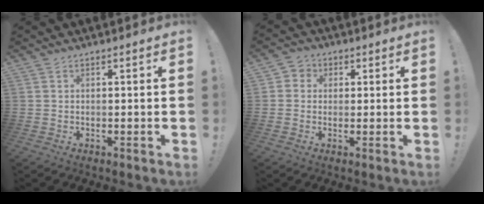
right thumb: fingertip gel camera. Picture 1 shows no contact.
{"total": 3.8, "force": [-0.4, 3.6, 1.2], "torque": [-0.014, 0.007, -0.008]}